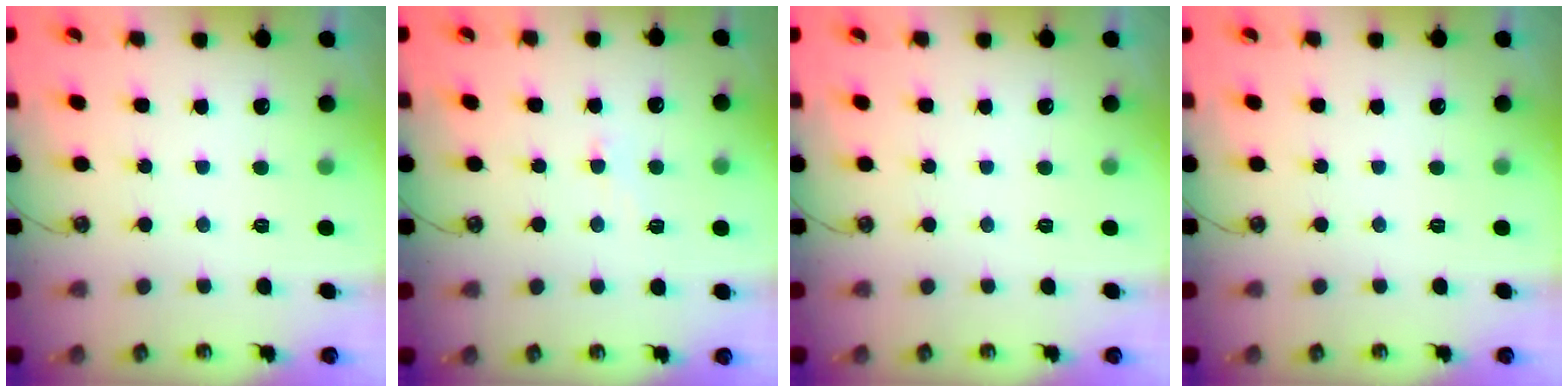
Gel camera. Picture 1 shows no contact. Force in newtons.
{"total": 1.1, "press": 1.0, "slide": 0.5}
{"total": 0.0}
{"total": 0.0}